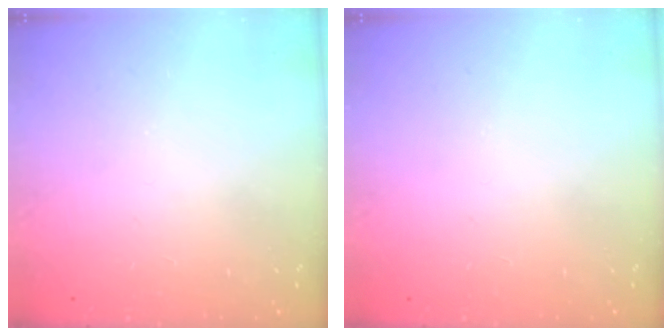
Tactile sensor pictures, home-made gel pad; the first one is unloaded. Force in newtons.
{"total": 0.0}